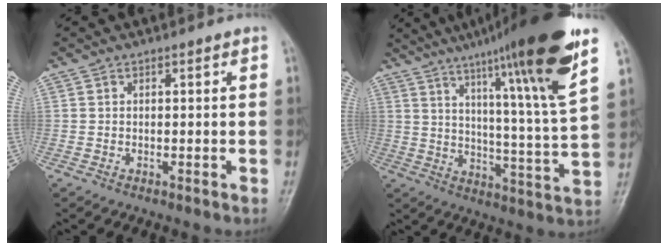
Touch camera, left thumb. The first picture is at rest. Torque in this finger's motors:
{"motor_torque": [1.05, 0.11, 1.61, -1.14, 0.37]}